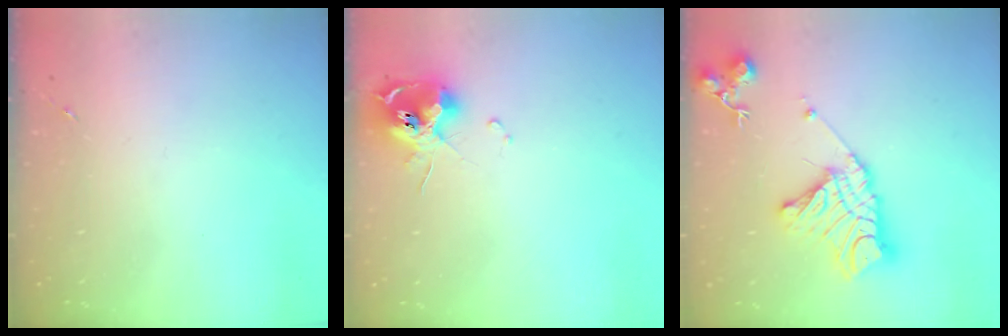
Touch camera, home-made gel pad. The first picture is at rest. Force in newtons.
{"total": 11.5, "press": 11.4, "slide": 1.8}
{"total": 17.0, "press": 16.9, "slide": 1.3}